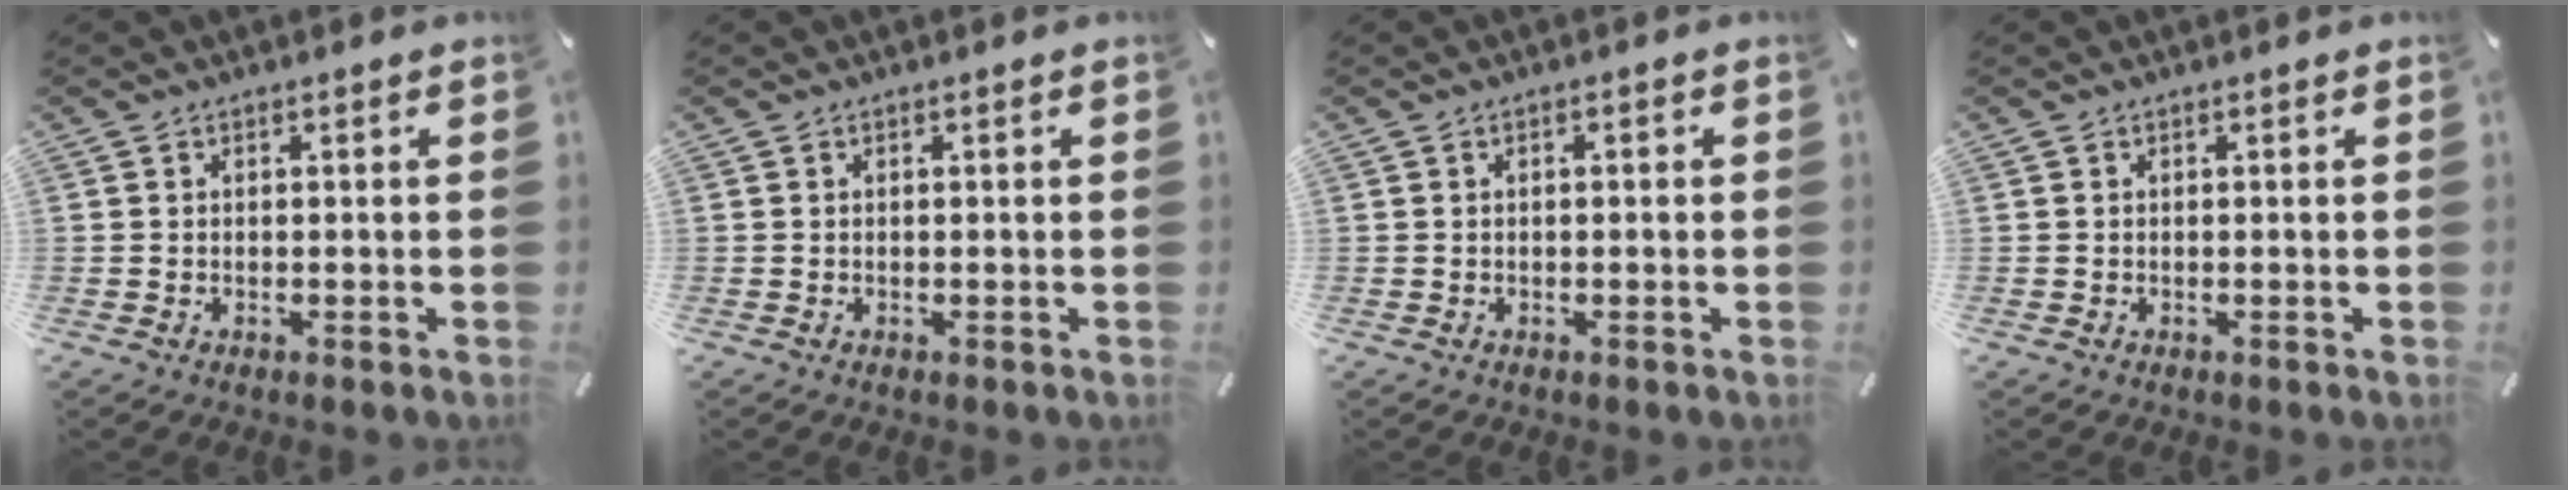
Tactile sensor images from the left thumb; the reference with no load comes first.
{"total": 0.0}
{"total": 0.7, "force": [-0.2, 0.3, 0.6], "torque": [-0.011, 0.000, -0.004]}
{"total": 0.0}